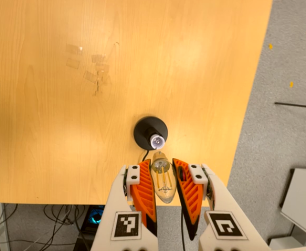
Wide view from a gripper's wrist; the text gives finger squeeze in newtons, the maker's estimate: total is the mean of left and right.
{"total": 19.9, "left": 21.5, "right": 18.3}